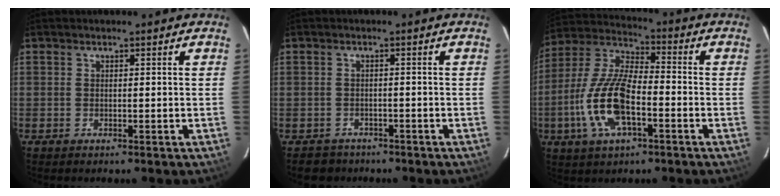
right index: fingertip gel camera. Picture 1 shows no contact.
{"total": 3.6, "force": [-2.5, 2.5, -0.1], "torque": [-0.002, 0.017, -0.039]}
{"total": 14.9, "force": [-4.8, 5.8, 12.9], "torque": [-0.276, 0.000, -0.094]}